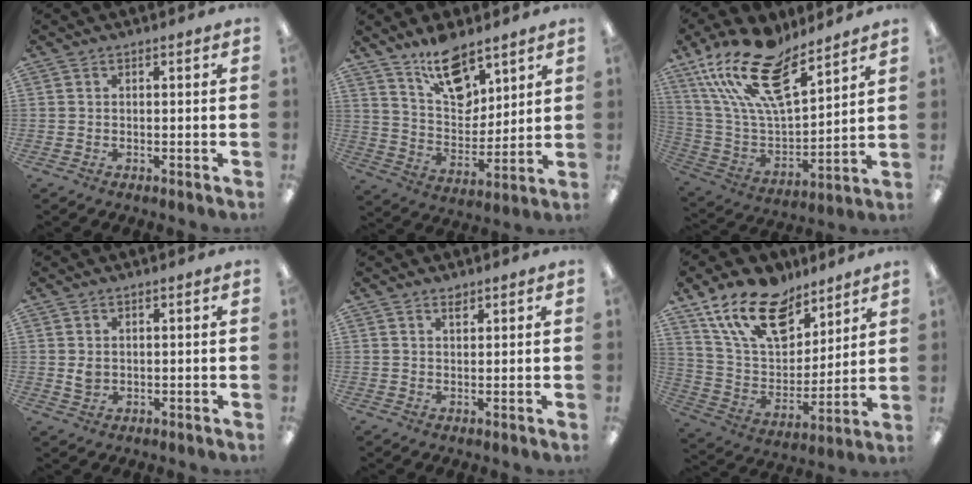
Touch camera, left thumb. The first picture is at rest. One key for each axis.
{"total": 14.3, "fx": 10.2, "fy": 7.0, "fz": 7.2, "tx": -0.115, "ty": -0.060, "tz": 0.185}
{"total": 22.2, "fx": 15.4, "fy": 8.9, "fz": 13.3, "tx": -0.259, "ty": -0.094, "tz": 0.275}
{"total": 2.2, "fx": 0.9, "fy": 1.6, "fz": 1.2, "tx": -0.017, "ty": -0.001, "tz": 0.015}
{"total": 1.9, "fx": 1.6, "fy": 0.6, "fz": 0.8, "tx": -0.010, "ty": -0.005, "tz": 0.029}
{"total": 19.5, "fx": 12.9, "fy": 10.4, "fz": 10.3, "tx": -0.190, "ty": -0.063, "tz": 0.236}